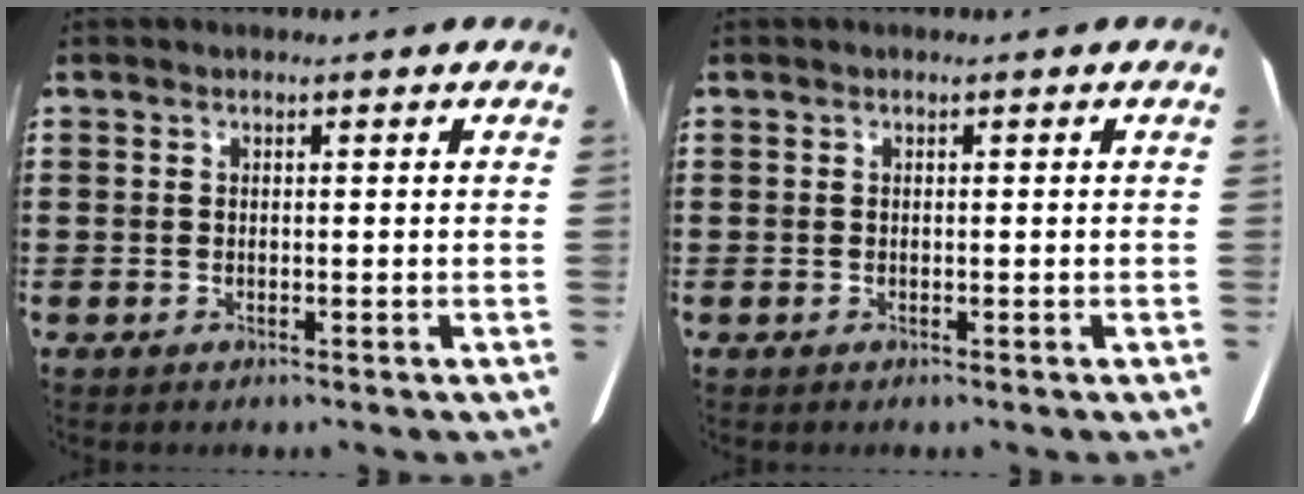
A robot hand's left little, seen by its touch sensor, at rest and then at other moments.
{"total": 0.0}